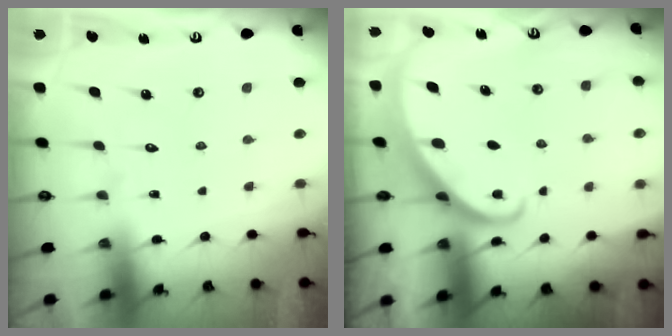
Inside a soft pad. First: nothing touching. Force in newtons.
{"total": 2.5, "press": 2.5, "slide": 0.2}